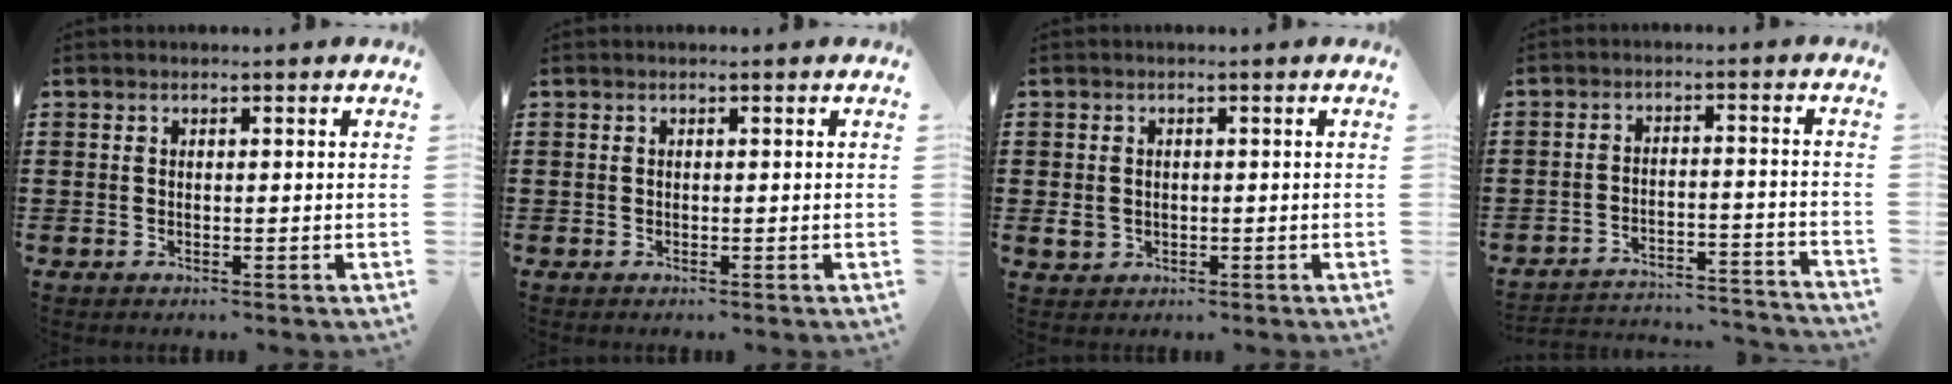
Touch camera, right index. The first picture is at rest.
{"total": 0.0}
{"total": 2.1, "force": [-0.2, 1.9, 0.9], "torque": [-0.024, 0.001, -0.005]}
{"total": 3.5, "force": [-3.4, 0.2, 0.9], "torque": [-0.021, -0.001, -0.071]}